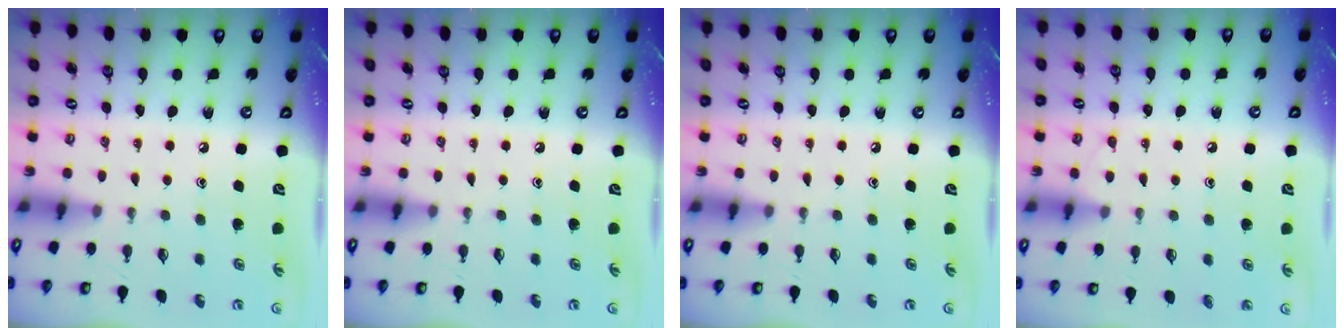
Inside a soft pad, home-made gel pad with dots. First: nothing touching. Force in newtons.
{"total": 0.0}
{"total": 0.0}
{"total": 5.4, "press": 5.4, "slide": 0.6}